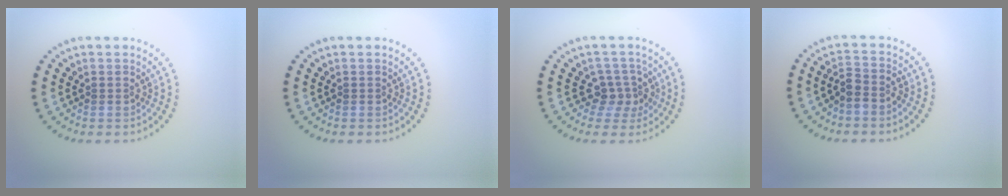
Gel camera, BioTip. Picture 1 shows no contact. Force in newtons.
{"total": 0.0}
{"total": 2.7, "press": 2.0, "slide": 1.8}
{"total": 1.7, "press": 1.5, "slide": 0.9}